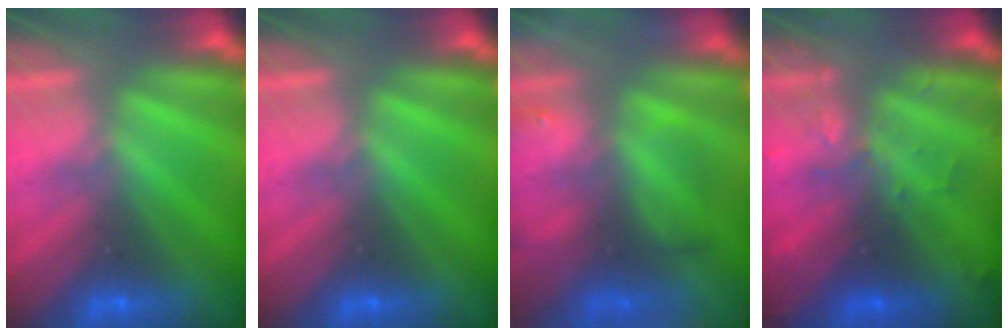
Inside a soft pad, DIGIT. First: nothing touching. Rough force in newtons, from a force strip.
{"total": 0.0}
{"total": 6.1}
{"total": 2.8}